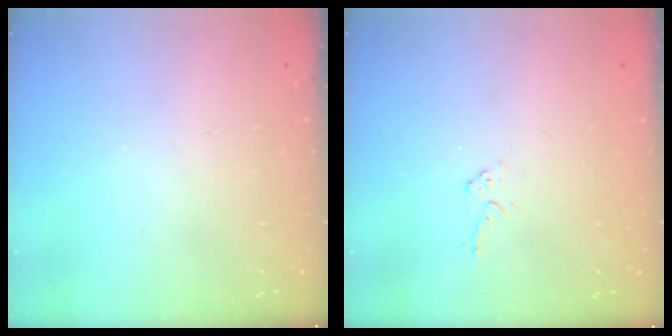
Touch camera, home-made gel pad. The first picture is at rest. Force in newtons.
{"total": 4.1, "press": 4.0, "slide": 0.5}